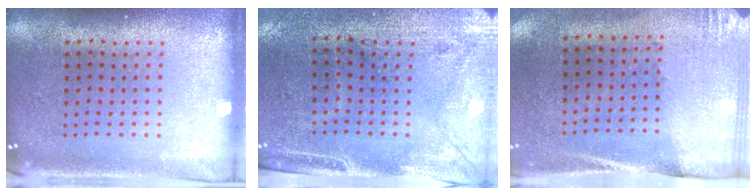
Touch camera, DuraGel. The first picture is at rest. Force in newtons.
{"total": 3.0, "press": 2.5, "slide": 1.5}
{"total": 2.7, "press": 2.4, "slide": 1.4}